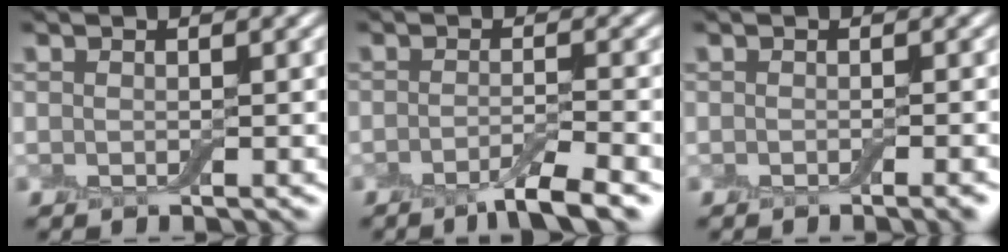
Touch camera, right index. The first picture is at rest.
{"total": 4.0, "force": [-2.5, 0.7, 3.1], "torque": [-0.047, -0.001, -0.050]}
{"total": 1.6, "force": [-1.0, 0.2, 1.2], "torque": [-0.009, 0.000, -0.013]}